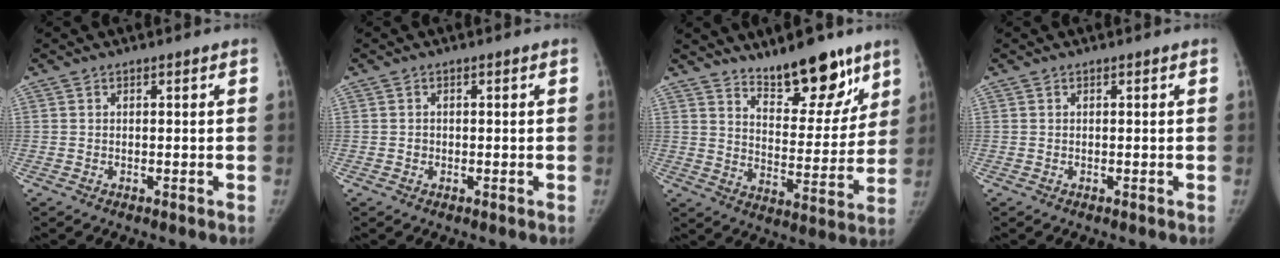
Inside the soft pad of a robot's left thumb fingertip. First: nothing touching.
{"total": 0.9, "force": [-0.2, 0.9, 0.2], "torque": [0.002, 0.004, -0.004]}
{"total": 15.5, "force": [11.4, 6.1, 8.6], "torque": [-0.064, -0.084, 0.178]}
{"total": 0.0}